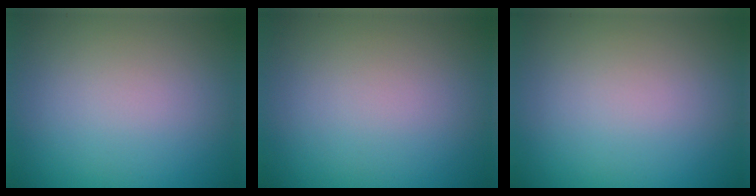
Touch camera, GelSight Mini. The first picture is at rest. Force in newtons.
{"total": 0.0}
{"total": 0.0}